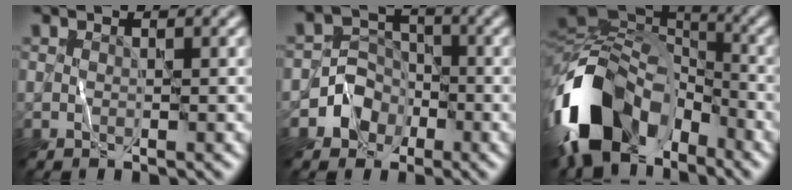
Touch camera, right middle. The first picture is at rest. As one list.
[{"total": 4.6, "force": [-2.1, 4.0, 0.7], "torque": [0.021, 0.012, -0.063]}, {"total": 15.0, "force": [-7.0, 9.8, 9.0], "torque": [-0.202, -0.003, -0.140]}]